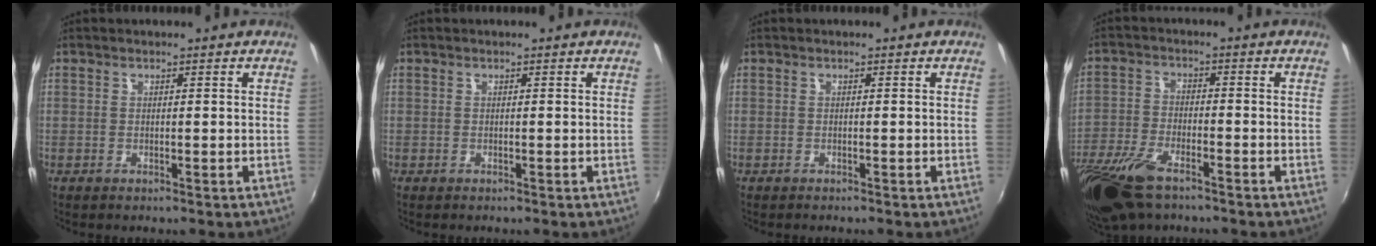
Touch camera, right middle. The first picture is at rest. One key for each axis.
{"total": 0.0}
{"total": 0.0}
{"total": 12.9, "fx": -9.0, "fy": 4.9, "fz": 7.8, "tx": -0.190, "ty": -0.035, "tz": -0.178}